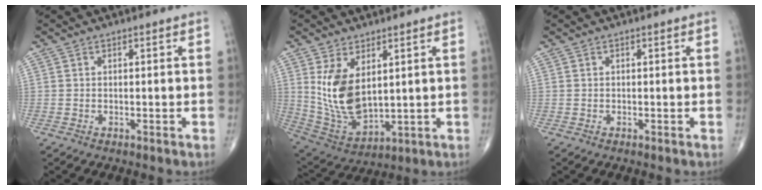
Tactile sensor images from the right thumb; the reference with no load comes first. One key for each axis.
{"total": 12.5, "fx": 3.3, "fy": 6.9, "fz": 9.9, "tx": -0.176, "ty": -0.024, "tz": 0.086}
{"total": 0.0}